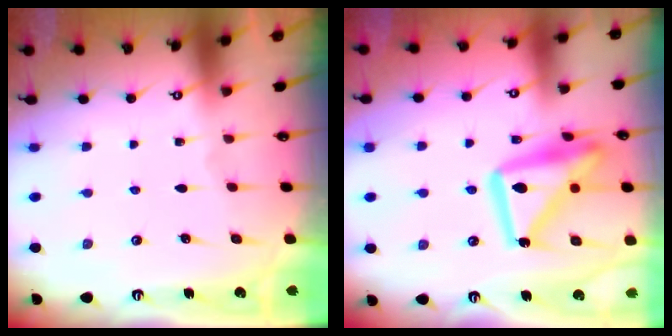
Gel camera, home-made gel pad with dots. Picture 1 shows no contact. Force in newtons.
{"total": 18.7, "press": 18.6, "slide": 1.7}